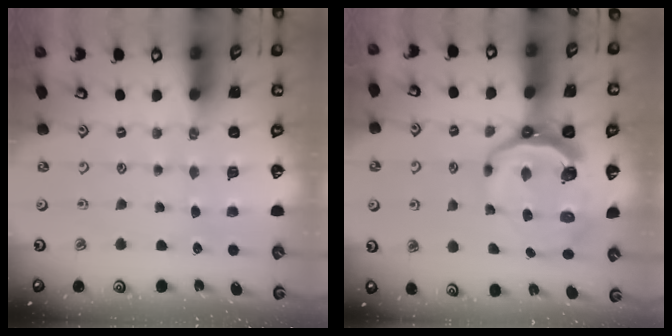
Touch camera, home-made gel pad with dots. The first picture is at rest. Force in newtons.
{"total": 12.3, "press": 11.3, "slide": 4.8}